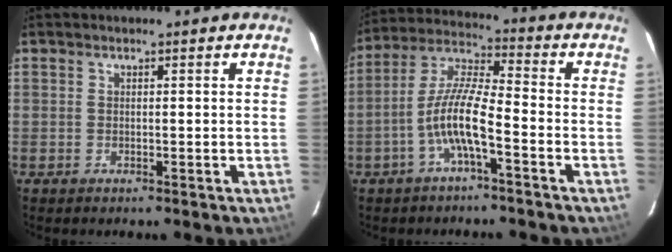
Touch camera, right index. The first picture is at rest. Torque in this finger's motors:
{"motor_torque": [1.38, -0.76, 0.92, 0.21]}